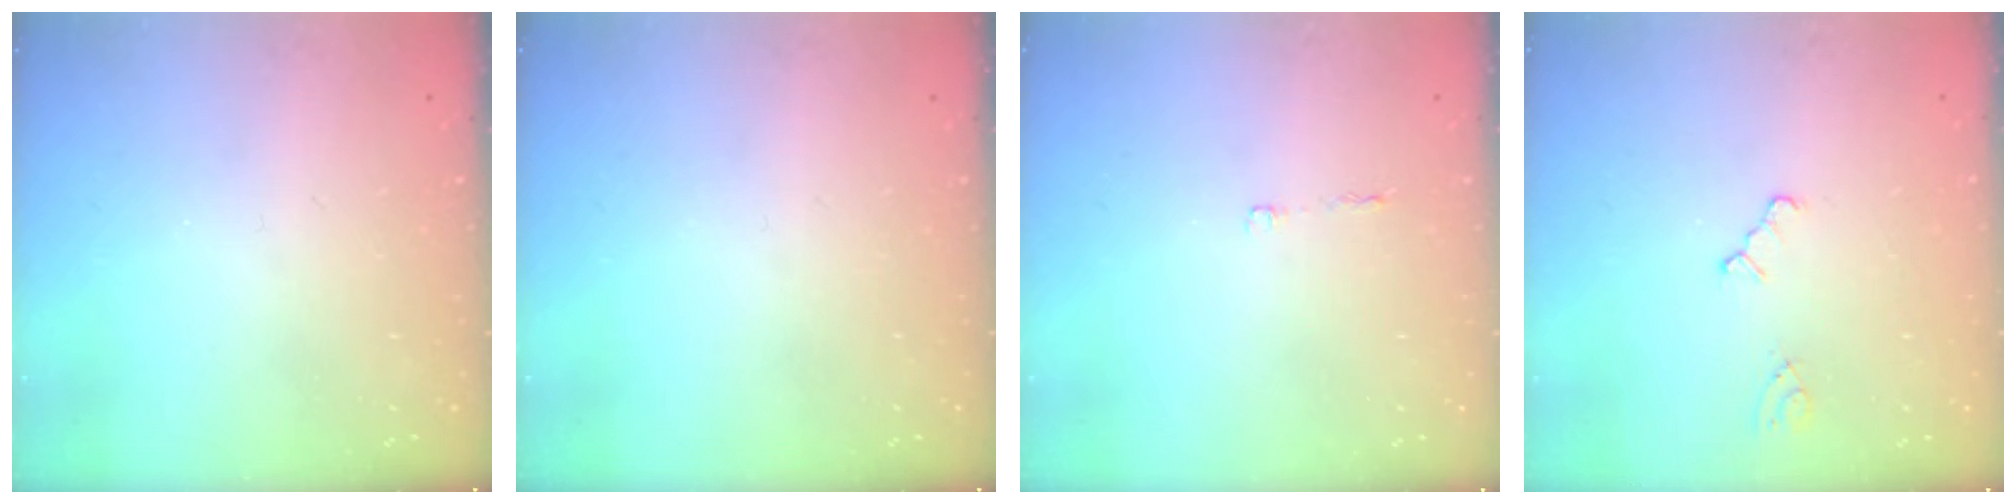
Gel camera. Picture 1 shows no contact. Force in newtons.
{"total": 0.0}
{"total": 2.5, "press": 2.4, "slide": 0.4}
{"total": 2.0, "press": 2.0, "slide": 0.3}